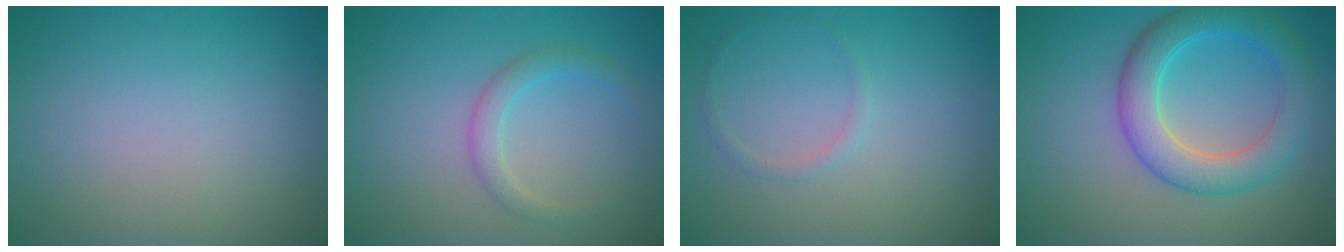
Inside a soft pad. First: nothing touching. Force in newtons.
{"total": 1.9, "press": 1.9, "slide": 0.0}
{"total": 0.8, "press": 0.8, "slide": 0.1}
{"total": 5.6, "press": 5.6, "slide": 0.1}